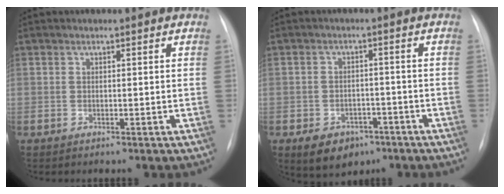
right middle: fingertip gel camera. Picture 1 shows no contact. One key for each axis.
{"total": 7.0, "fx": -4.0, "fy": 4.8, "fz": 3.0, "tx": -0.047, "ty": 0.006, "tz": -0.051}